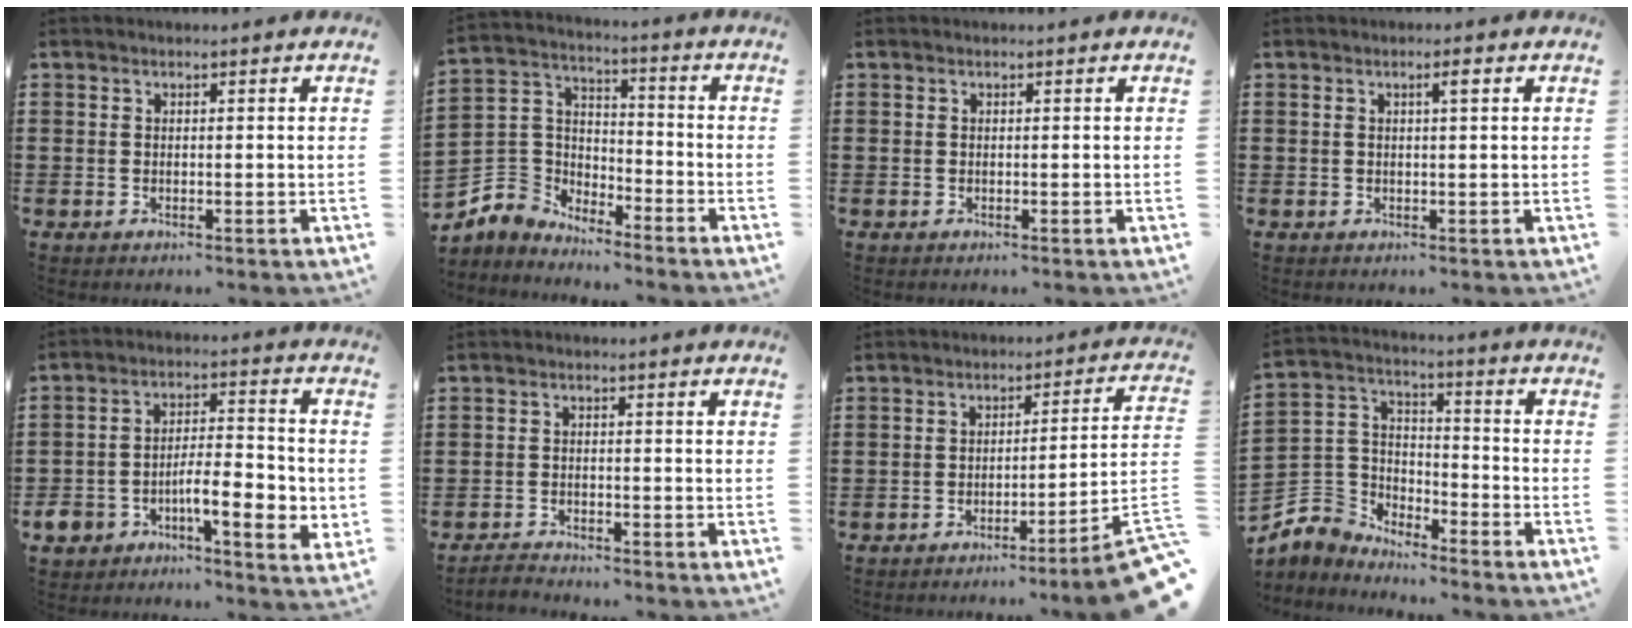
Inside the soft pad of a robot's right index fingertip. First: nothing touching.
{"total": 4.5, "force": [-2.9, 3.5, -0.5], "torque": [-0.029, -0.004, -0.067]}
{"total": 0.0}
{"total": 1.7, "force": [0.6, 0.2, 1.6], "torque": [-0.031, 0.004, 0.007]}
{"total": 8.8, "force": [-3.6, 3.9, 7.0], "torque": [-0.122, 0.003, -0.067]}
{"total": 1.7, "force": [-1.7, 0.1, 0.0], "torque": [-0.005, 0.003, -0.037]}
{"total": 6.0, "force": [-3.8, -0.2, 4.6], "torque": [-0.067, -0.022, -0.079]}
{"total": 4.6, "force": [-3.1, 3.4, -0.3], "torque": [-0.039, -0.006, -0.073]}